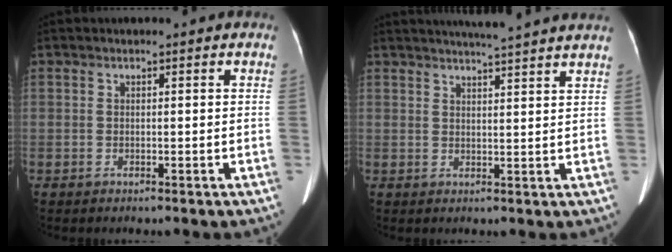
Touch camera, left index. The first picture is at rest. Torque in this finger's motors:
{"motor_torque": [0.57, -1.07, -0.02, 0.05]}